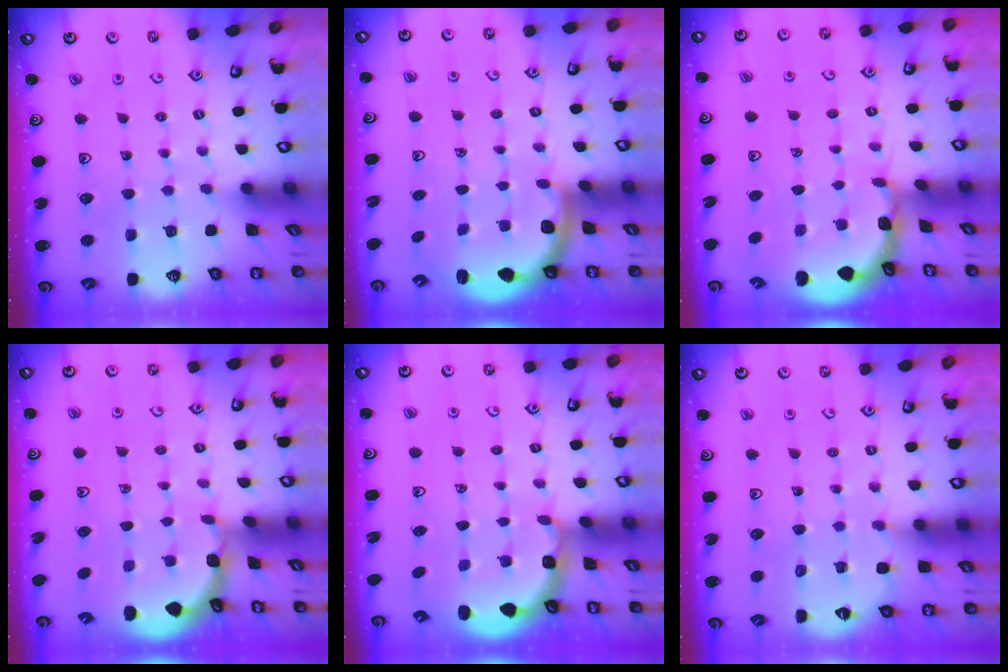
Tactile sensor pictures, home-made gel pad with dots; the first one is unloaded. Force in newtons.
{"total": 2.0, "press": 1.9, "slide": 0.5}
{"total": 1.5, "press": 1.5, "slide": 0.1}
{"total": 1.6, "press": 1.6, "slide": 0.1}
{"total": 3.0, "press": 2.0, "slide": 2.2}
{"total": 5.2, "press": 4.8, "slide": 1.8}